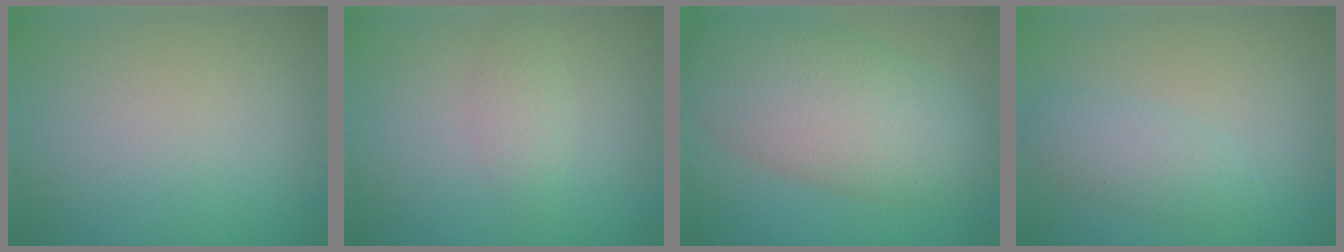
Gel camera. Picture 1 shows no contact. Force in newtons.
{"total": 1.6, "press": 1.6, "slide": 0.1}
{"total": 9.2, "press": 9.2, "slide": 0.4}
{"total": 2.4, "press": 2.4, "slide": 0.1}